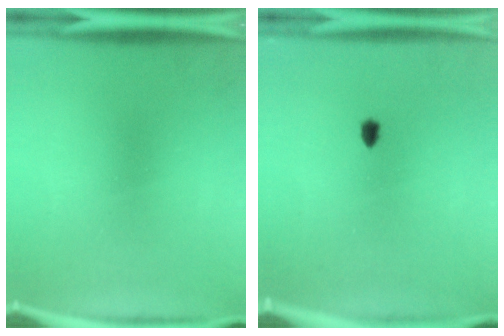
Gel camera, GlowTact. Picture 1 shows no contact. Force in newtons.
{"total": 1.1}